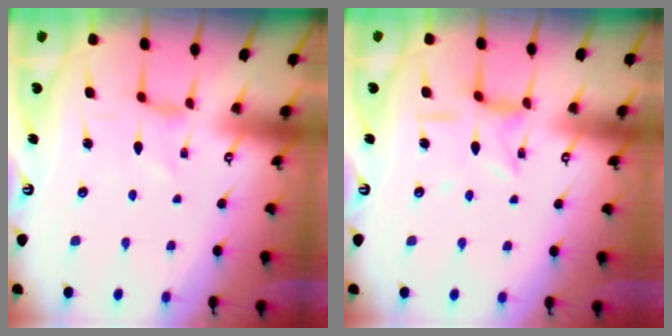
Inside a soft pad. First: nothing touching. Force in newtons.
{"total": 6.0, "press": 6.0, "slide": 0.3}